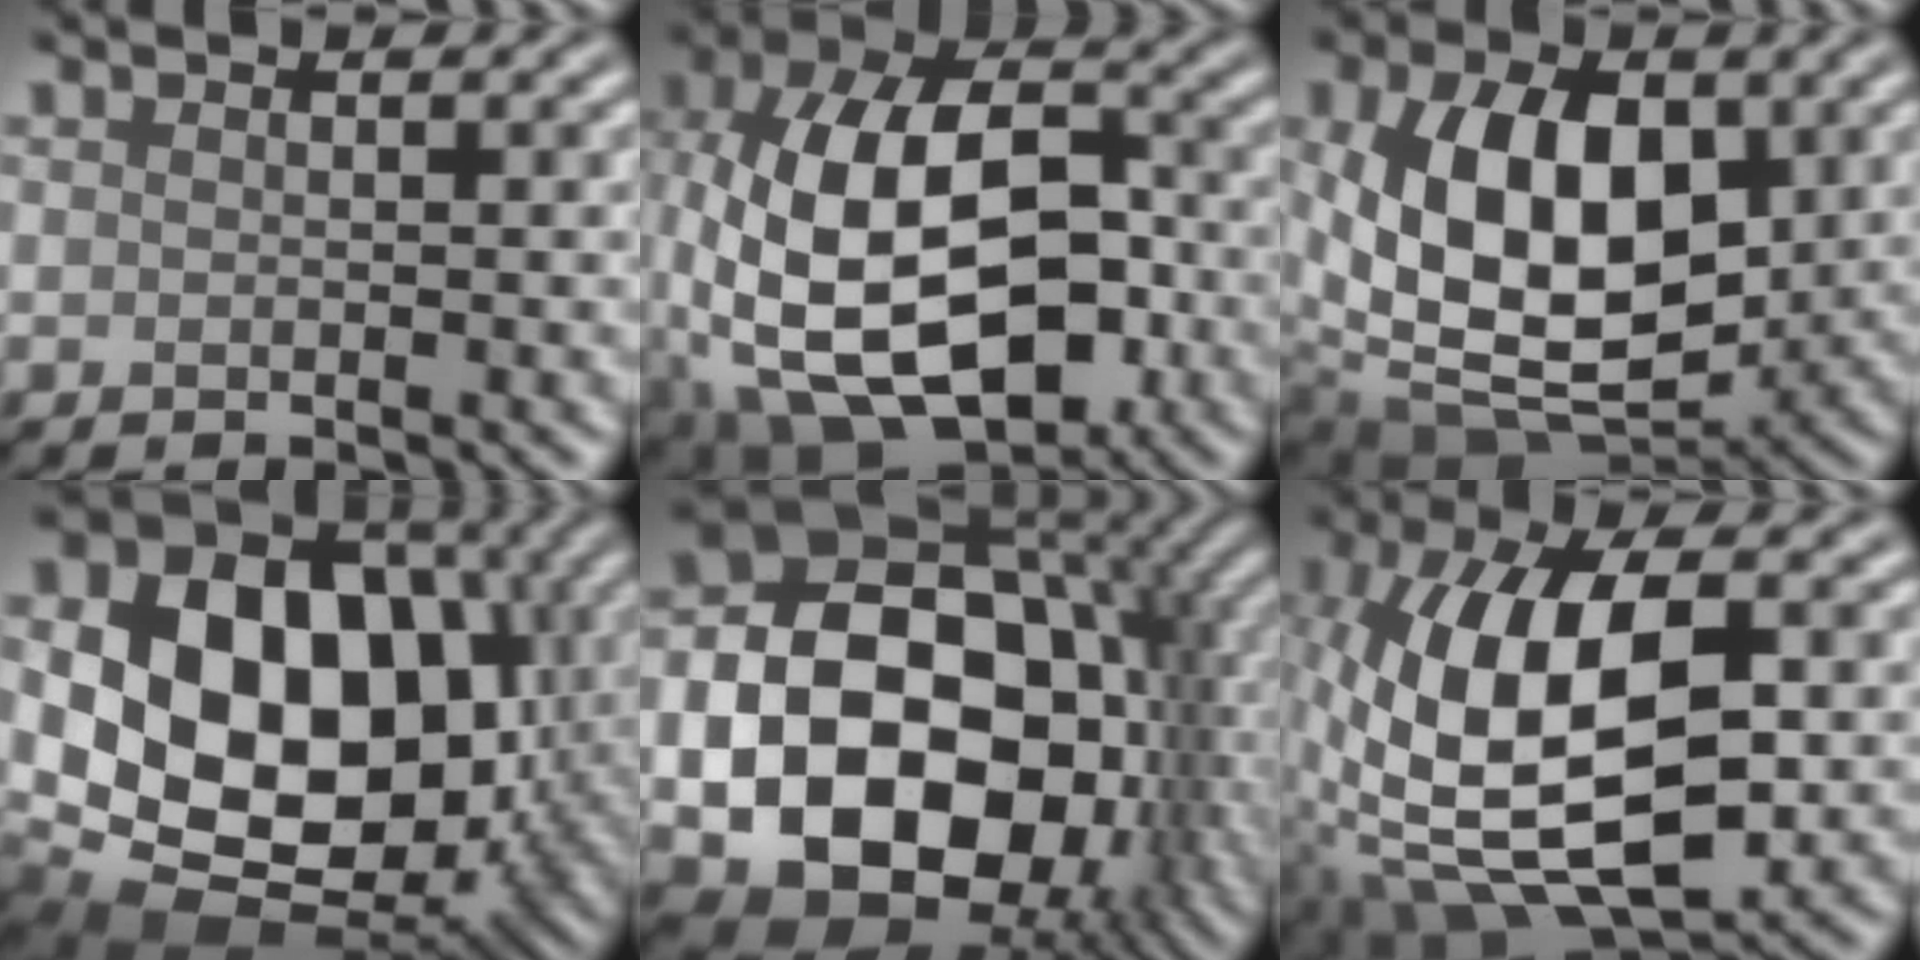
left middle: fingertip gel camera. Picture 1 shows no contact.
{"total": 16.3, "force": [-3.5, 9.9, 12.5], "torque": [-0.241, -0.011, -0.059]}
{"total": 11.7, "force": [1.3, 7.4, 9.0], "torque": [-0.163, -0.019, 0.033]}
{"total": 18.3, "force": [1.1, 13.3, 12.5], "torque": [-0.208, -0.011, 0.024]}
{"total": 18.3, "force": [-3.7, 13.4, 11.9], "torque": [-0.174, -0.027, -0.046]}
{"total": 13.3, "force": [-1.0, 6.4, 11.6], "torque": [-0.229, 0.008, -0.027]}